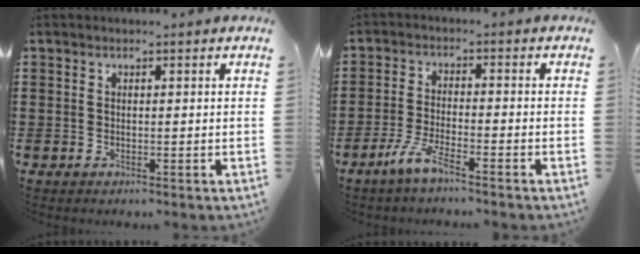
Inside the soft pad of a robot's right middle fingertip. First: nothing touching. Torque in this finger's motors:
{"motor_torque": [2.14, 0.00, 0.41, 0.15]}